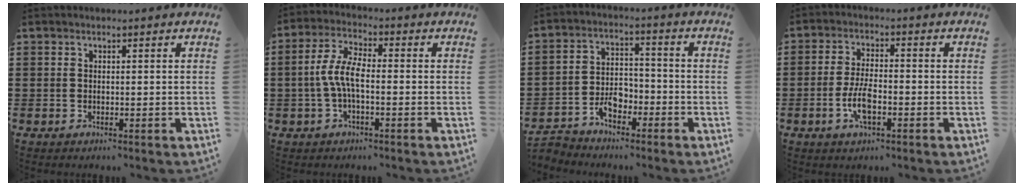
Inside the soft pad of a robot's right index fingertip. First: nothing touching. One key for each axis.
{"total": 5.9, "fx": -1.1, "fy": 2.1, "fz": 5.4, "tx": -0.132, "ty": -0.003, "tz": -0.031}
{"total": 4.6, "fx": -3.3, "fy": 2.7, "fz": 1.9, "tx": -0.043, "ty": 0.013, "tz": -0.066}
{"total": 5.5, "fx": -1.9, "fy": 2.1, "fz": 4.7, "tx": -0.106, "ty": 0.000, "tz": -0.041}